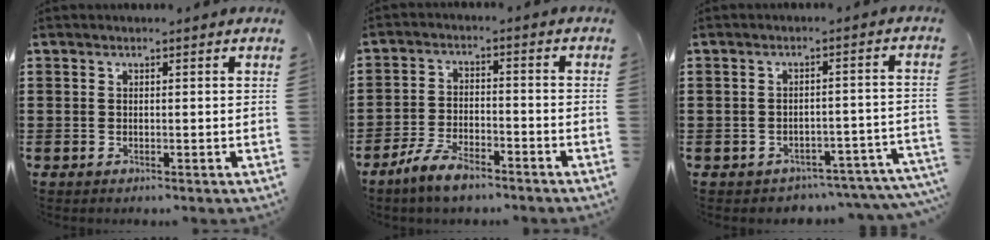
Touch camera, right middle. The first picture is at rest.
{"total": 5.9, "force": [-4.7, 1.8, 3.1], "torque": [-0.076, 0.003, -0.093]}
{"total": 2.9, "force": [-2.9, 0.6, 0.2], "torque": [-0.010, 0.004, -0.062]}